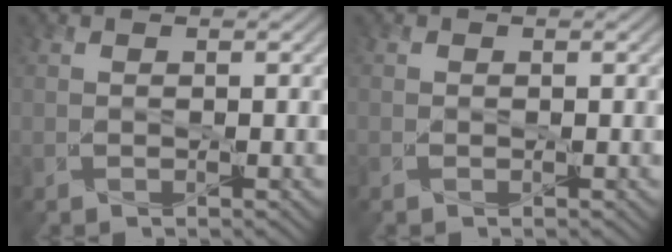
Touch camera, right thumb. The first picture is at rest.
{"total": 0.0}